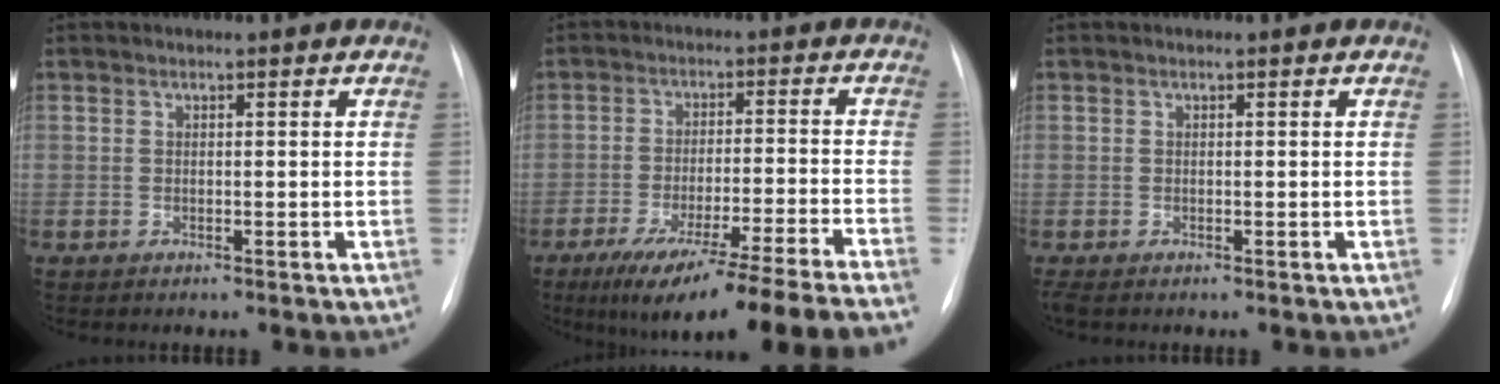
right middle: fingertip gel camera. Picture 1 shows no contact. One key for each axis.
{"total": 19.4, "fx": -15.0, "fy": -1.3, "fz": 12.1, "tx": -0.133, "ty": -0.033, "tz": -0.228}
{"total": 1.2, "fx": -0.9, "fy": 0.3, "fz": 0.6, "tx": -0.006, "ty": -0.003, "tz": -0.014}